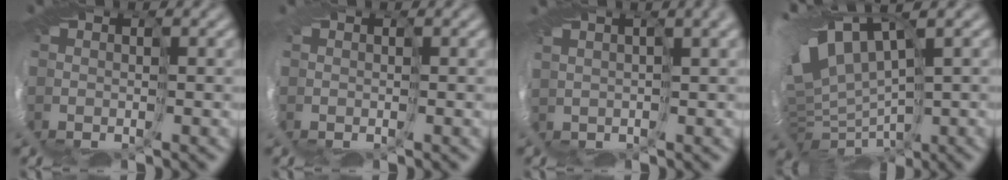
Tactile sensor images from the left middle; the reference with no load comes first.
{"total": 1.2, "force": [-0.3, -0.8, -0.8], "torque": [0.020, -0.001, 0.001]}
{"total": 2.9, "force": [2.4, -0.3, 1.7], "torque": [-0.015, 0.021, 0.024]}
{"total": 8.9, "force": [1.8, 3.3, 8.1], "torque": [-0.146, -0.008, 0.076]}